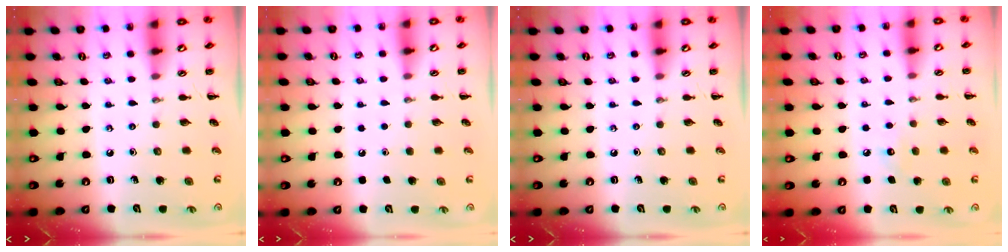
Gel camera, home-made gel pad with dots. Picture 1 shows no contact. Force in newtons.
{"total": 1.7, "press": 1.7, "slide": 0.1}
{"total": 0.0}
{"total": 5.8, "press": 5.6, "slide": 1.6}